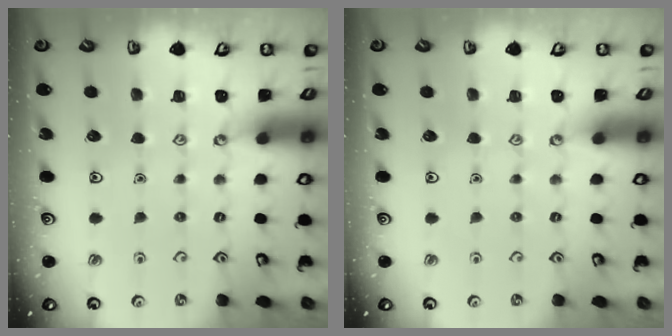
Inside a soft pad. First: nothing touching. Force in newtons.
{"total": 0.0}